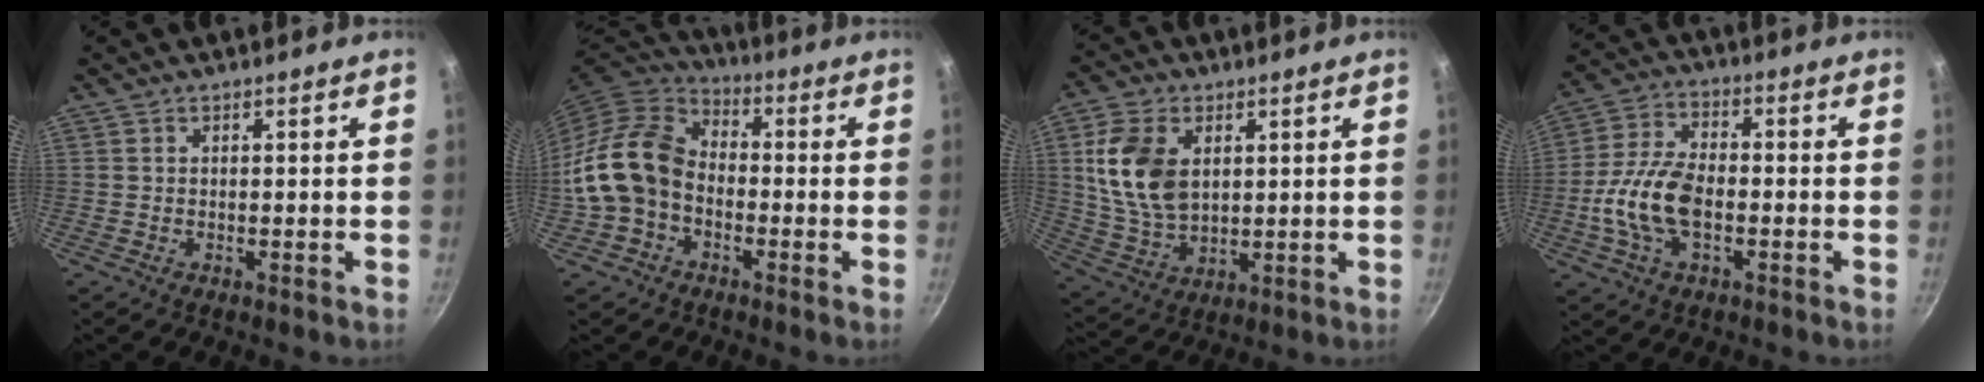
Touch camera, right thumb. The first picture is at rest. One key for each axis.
{"total": 14.2, "fx": -2.7, "fy": 10.9, "fz": 8.7, "tx": -0.139, "ty": 0.042, "tz": -0.066}
{"total": 13.4, "fx": 3.1, "fy": 8.8, "fz": 9.7, "tx": -0.171, "ty": -0.016, "tz": 0.069}
{"total": 12.4, "fx": -2.5, "fy": 6.9, "fz": 10.0, "tx": -0.193, "ty": 0.028, "tz": -0.057}